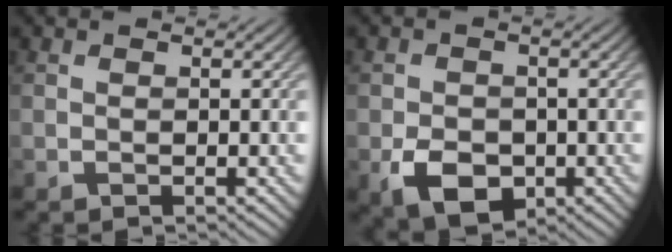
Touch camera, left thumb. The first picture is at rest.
{"total": 5.4, "force": [-2.0, 3.9, 3.1], "torque": [-0.060, -0.014, -0.038]}